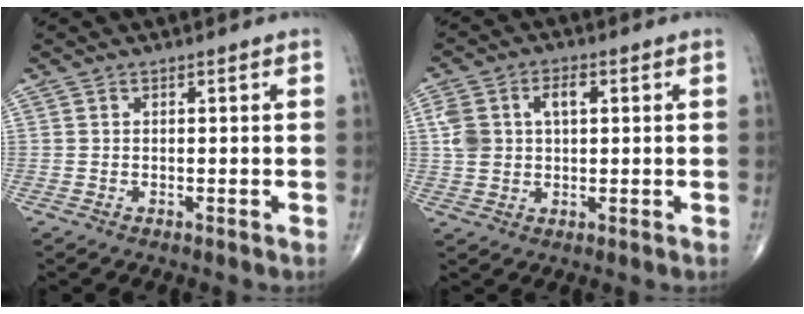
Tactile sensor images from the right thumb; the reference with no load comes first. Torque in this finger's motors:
{"motor_torque": [0.40, 0.54, 0.91, 0.28, 0.14]}